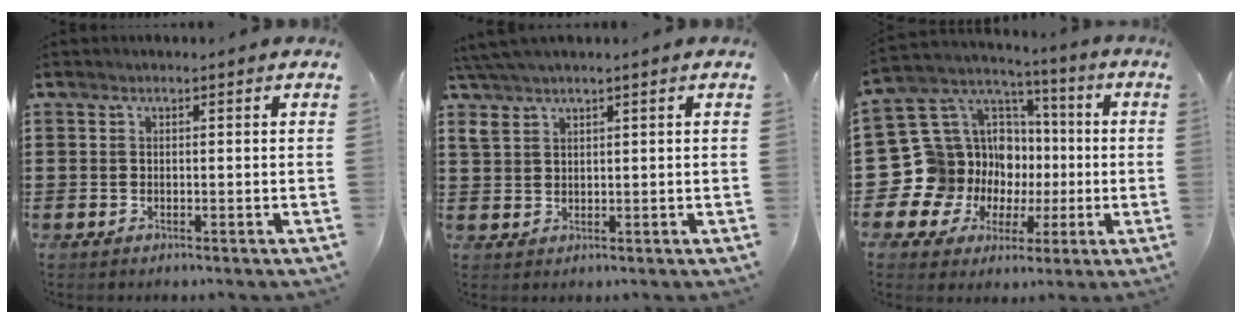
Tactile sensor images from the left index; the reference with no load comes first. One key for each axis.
{"total": 3.1, "fx": 2.4, "fy": 0.6, "fz": 1.8, "tx": -0.044, "ty": 0.004, "tz": 0.046}
{"total": 16.4, "fx": -2.6, "fy": 15.5, "fz": 4.7, "tx": -0.145, "ty": -0.028, "tz": -0.009}